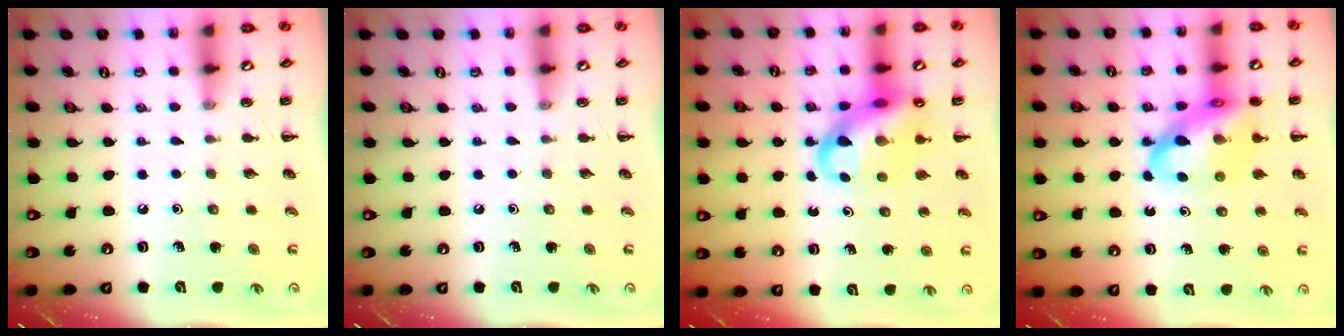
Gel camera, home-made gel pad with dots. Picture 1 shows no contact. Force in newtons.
{"total": 0.0}
{"total": 13.4, "press": 12.9, "slide": 3.5}
{"total": 16.2, "press": 15.7, "slide": 4.0}